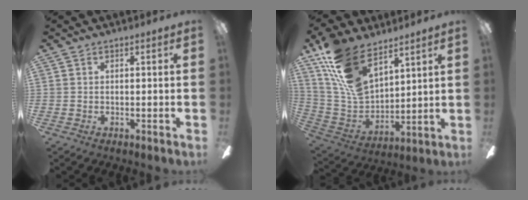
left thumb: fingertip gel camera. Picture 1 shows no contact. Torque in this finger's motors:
{"motor_torque": [0.50, 0.19, 1.41, -1.35, 0.32]}